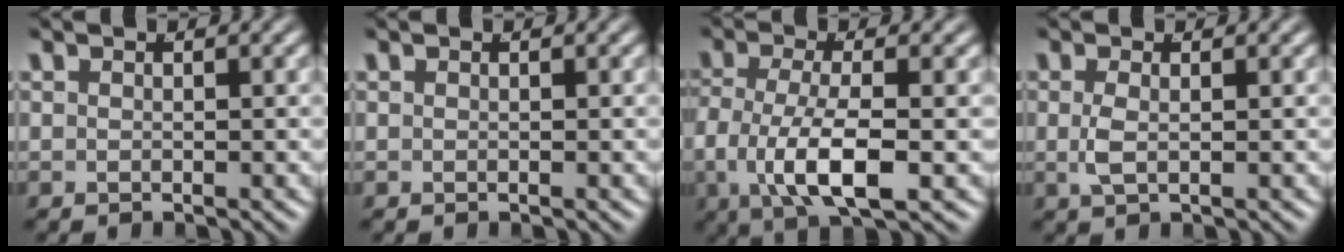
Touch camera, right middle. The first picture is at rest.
{"total": 0.0}
{"total": 6.8, "force": [-1.2, 3.5, 5.7], "torque": [-0.121, -0.020, -0.010]}
{"total": 1.4, "force": [0.1, 0.3, 1.4], "torque": [-0.039, -0.008, 0.008]}